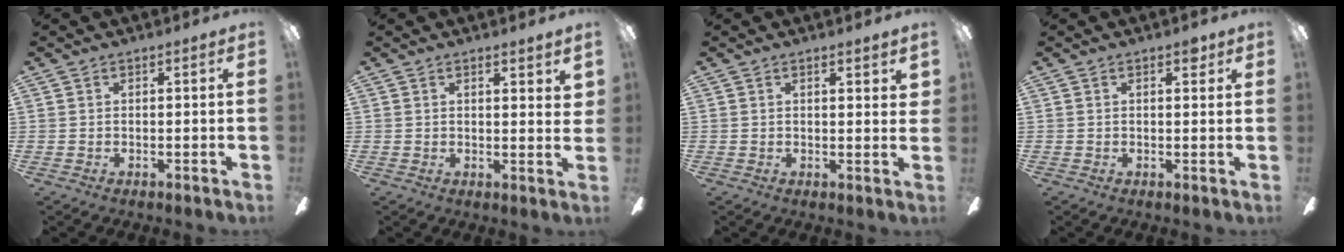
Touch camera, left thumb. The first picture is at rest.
{"total": 3.0, "force": [1.6, 1.1, 2.3], "torque": [-0.030, -0.005, 0.026]}
{"total": 2.4, "force": [1.2, 0.9, 1.8], "torque": [-0.022, -0.004, 0.018]}
{"total": 2.4, "force": [1.3, 0.9, 1.8], "torque": [-0.022, -0.003, 0.019]}